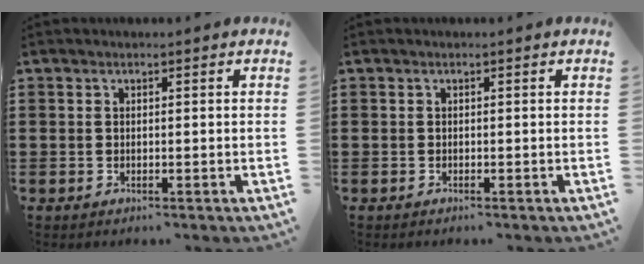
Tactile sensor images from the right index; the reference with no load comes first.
{"total": 0.0}